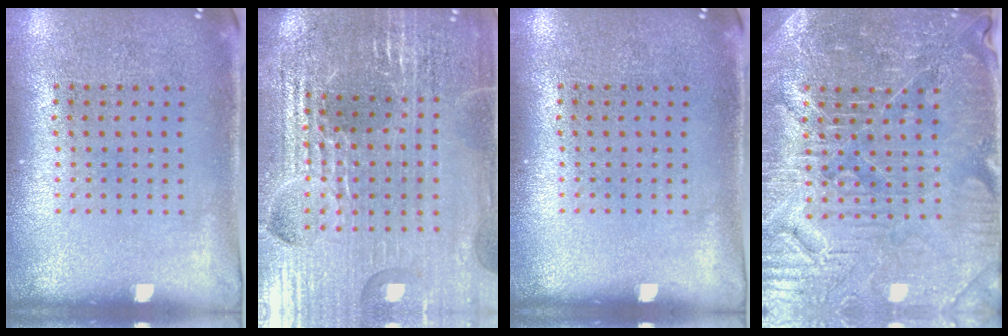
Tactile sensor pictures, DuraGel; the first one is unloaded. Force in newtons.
{"total": 5.2, "press": 4.8, "slide": 2.0}
{"total": 0.0}
{"total": 4.6, "press": 4.4, "slide": 1.3}